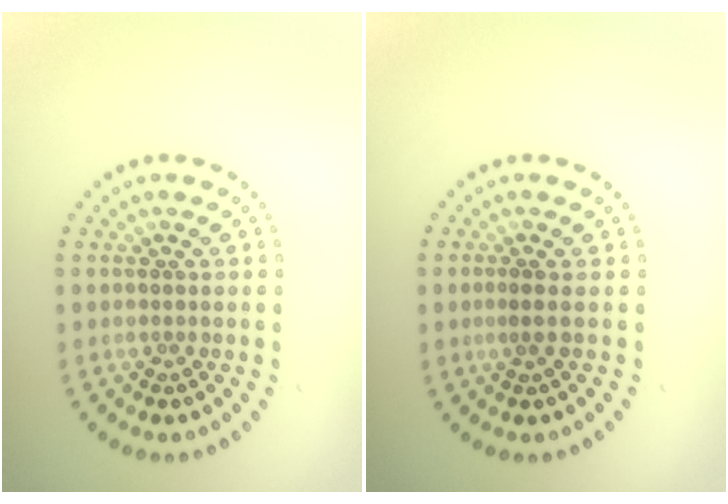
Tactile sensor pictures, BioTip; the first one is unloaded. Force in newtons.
{"total": 0.8, "press": 0.5, "slide": 0.6}